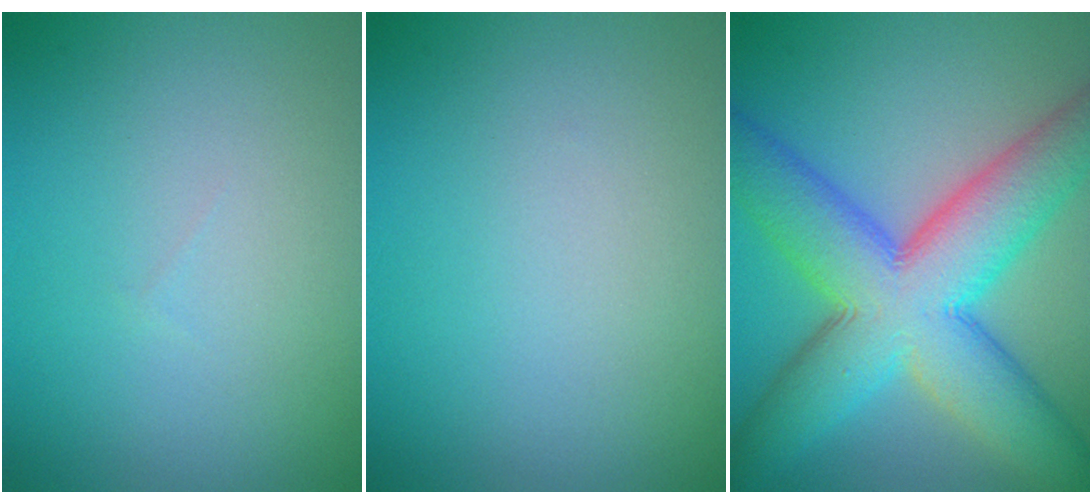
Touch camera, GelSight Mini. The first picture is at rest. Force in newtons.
{"total": 0.0}
{"total": 12.0, "press": 12.0, "slide": 0.5}